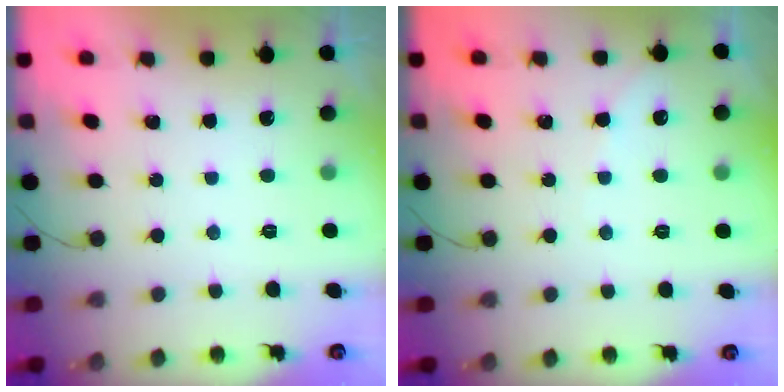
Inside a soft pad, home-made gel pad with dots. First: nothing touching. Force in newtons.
{"total": 2.4, "press": 2.4, "slide": 0.5}